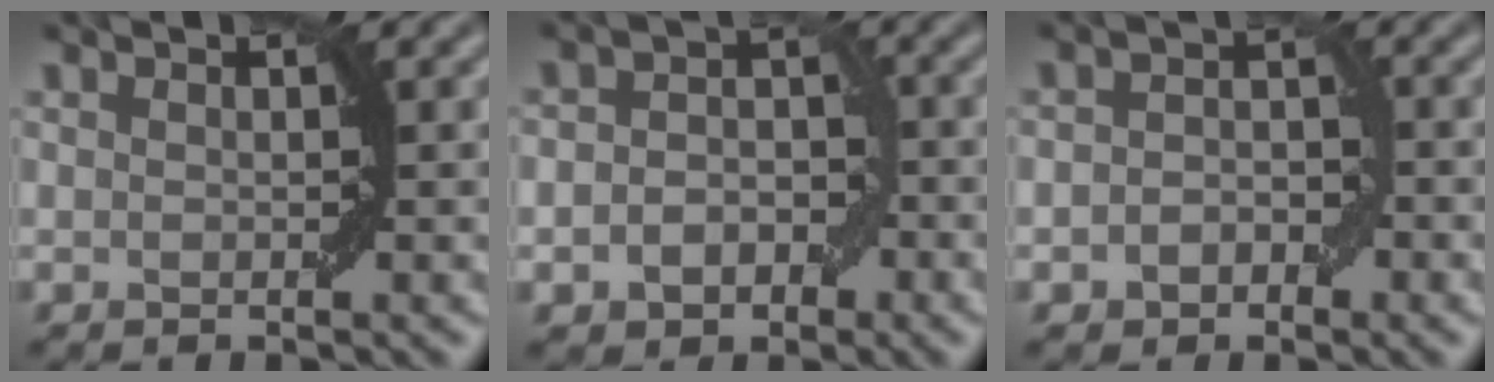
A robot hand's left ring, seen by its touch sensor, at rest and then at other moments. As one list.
[{"total": 4.3, "force": [-1.5, 3.2, 2.5], "torque": [-0.021, -0.002, -0.033]}, {"total": 2.5, "force": [-0.9, 1.8, 1.4], "torque": [-0.019, 0.003, -0.019]}]